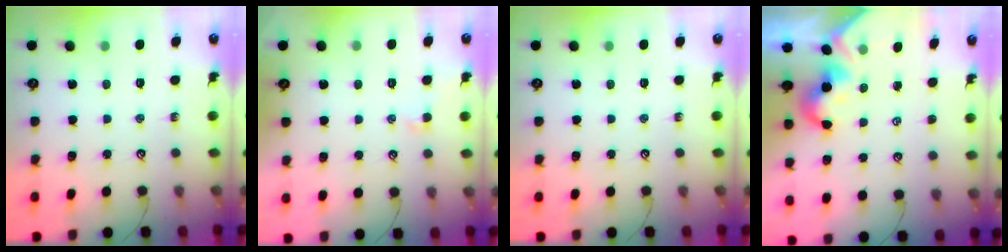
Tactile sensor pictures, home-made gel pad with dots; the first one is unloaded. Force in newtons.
{"total": 0.6, "press": 0.1, "slide": 0.5}
{"total": 0.0}
{"total": 2.2, "press": 2.2, "slide": 0.4}